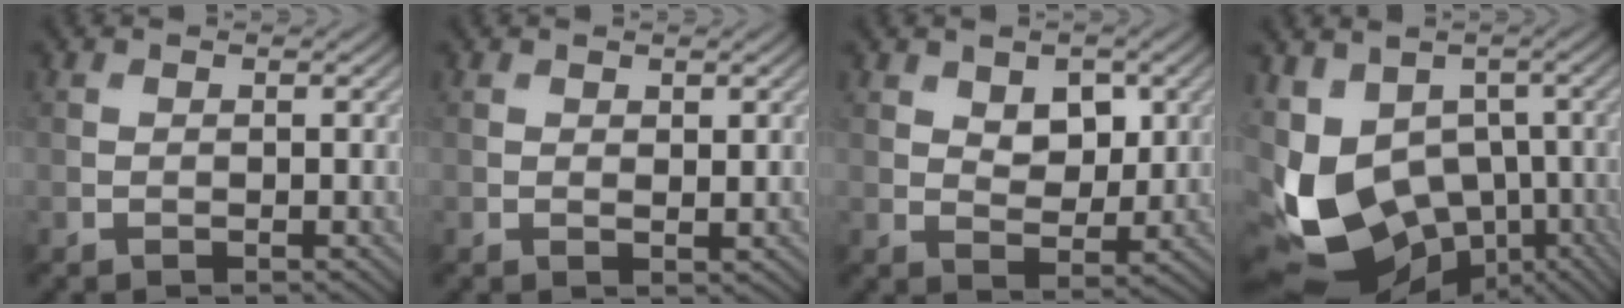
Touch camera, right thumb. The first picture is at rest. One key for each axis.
{"total": 1.1, "fx": 0.7, "fy": 0.6, "fz": 0.5, "tx": -0.009, "ty": -0.005, "tz": 0.016}
{"total": 4.9, "fx": 1.9, "fy": 3.1, "fz": 3.2, "tx": -0.055, "ty": -0.007, "tz": 0.029}
{"total": 15.4, "fx": -3.6, "fy": 11.1, "fz": 10.1, "tx": -0.236, "ty": -0.031, "tz": -0.026}